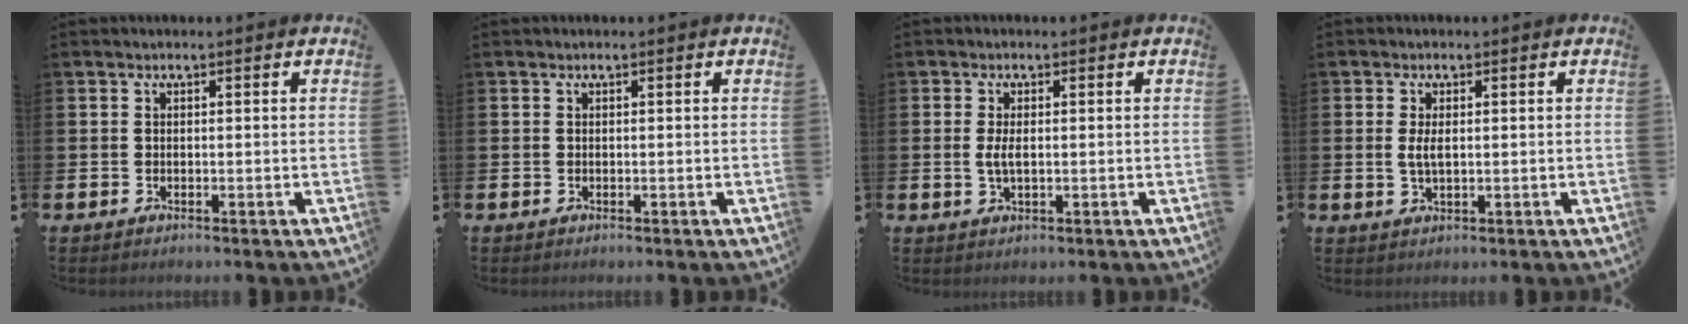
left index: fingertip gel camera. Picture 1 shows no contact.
{"total": 0.0}
{"total": 2.3, "force": [0.1, 0.9, 2.1], "torque": [-0.039, 0.003, 0.000]}
{"total": 2.4, "force": [0.4, 1.0, 2.2], "torque": [-0.043, 0.004, 0.005]}